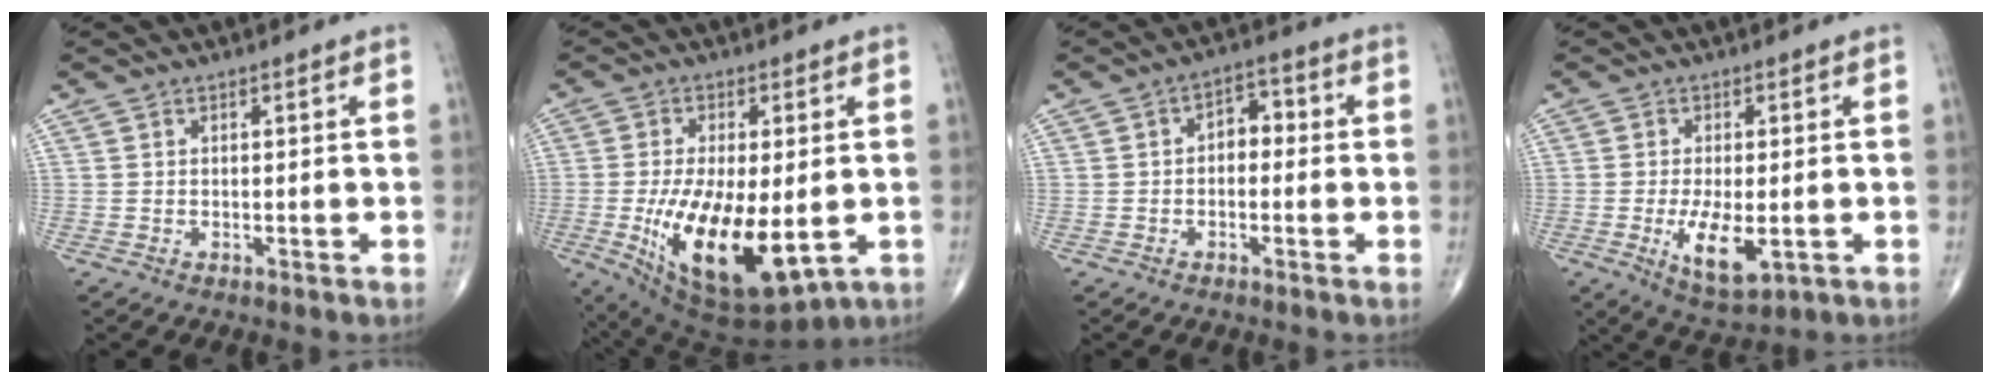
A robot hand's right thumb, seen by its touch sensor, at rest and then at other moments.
{"total": 18.4, "force": [-3.6, 7.8, 16.3], "torque": [-0.294, -0.026, -0.037]}
{"total": 4.5, "force": [-0.2, 3.1, 3.3], "torque": [-0.027, 0.021, -0.017]}
{"total": 8.2, "force": [-2.0, 3.4, 7.2], "torque": [-0.125, -0.017, -0.027]}